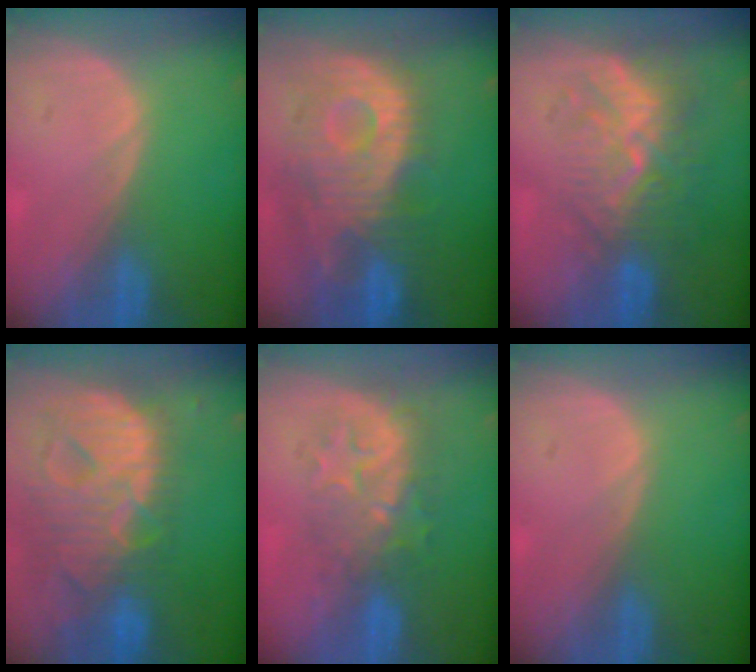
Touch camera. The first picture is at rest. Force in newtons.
{"total": 12.1, "press": 10.7, "slide": 5.5}
{"total": 9.5, "press": 8.6, "slide": 4.1}
{"total": 13.4, "press": 11.5, "slide": 6.9}
{"total": 7.9, "press": 7.4, "slide": 2.7}
{"total": 0.0}